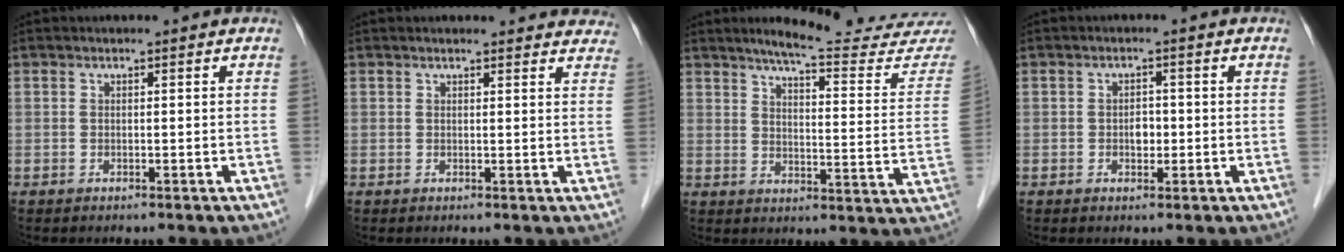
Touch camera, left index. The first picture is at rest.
{"total": 9.9, "force": [9.3, 2.4, 2.3], "torque": [0.004, -0.001, 0.079]}
{"total": 19.9, "force": [18.6, 1.3, 7.1], "torque": [-0.083, -0.084, 0.217]}
{"total": 2.0, "force": [-0.8, 1.2, 1.4], "torque": [-0.019, -0.001, -0.011]}